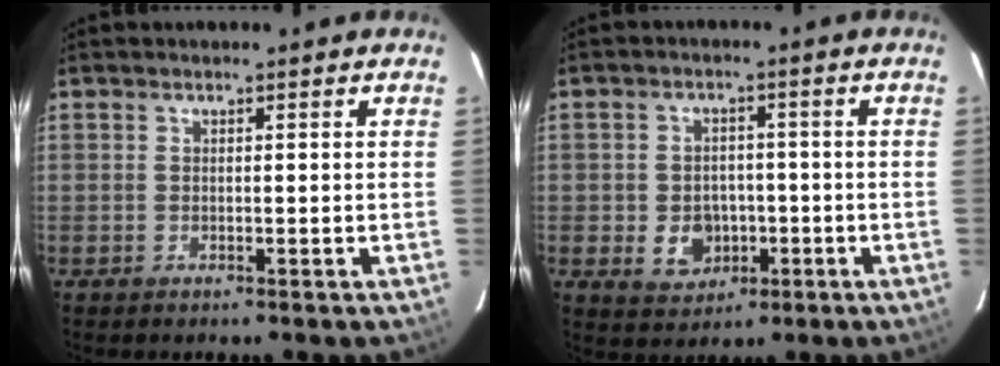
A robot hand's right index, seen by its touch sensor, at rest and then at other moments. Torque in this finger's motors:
{"motor_torque": [0.10, 0.04, 0.05, 0.01]}